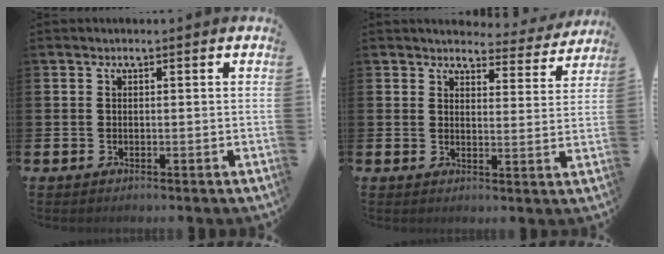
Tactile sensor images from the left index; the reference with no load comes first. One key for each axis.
{"total": 4.0, "fx": 3.8, "fy": 1.0, "fz": 0.3, "tx": -0.006, "ty": -0.031, "tz": 0.064}